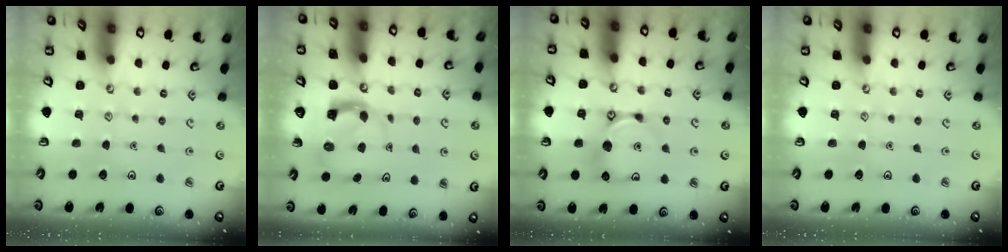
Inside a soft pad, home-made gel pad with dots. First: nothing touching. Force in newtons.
{"total": 3.9, "press": 3.9, "slide": 0.3}
{"total": 9.1, "press": 9.1, "slide": 0.4}
{"total": 0.0}